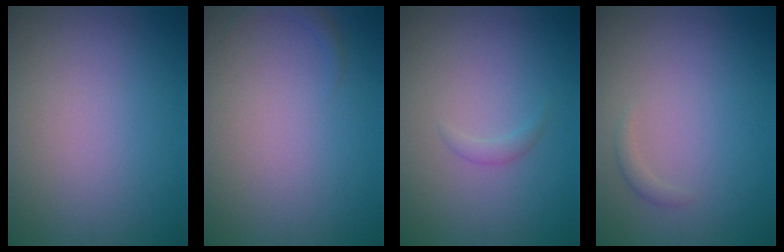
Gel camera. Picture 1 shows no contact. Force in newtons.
{"total": 0.8, "press": 0.8, "slide": 0.0}
{"total": 0.8, "press": 0.8, "slide": 0.1}
{"total": 0.8, "press": 0.8, "slide": 0.1}